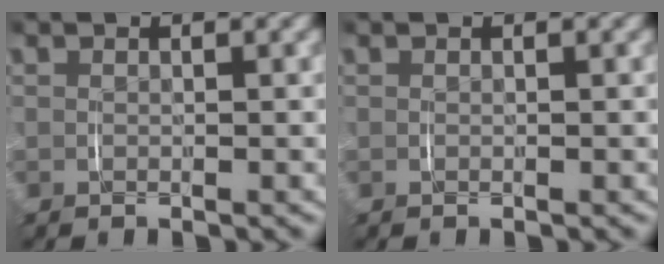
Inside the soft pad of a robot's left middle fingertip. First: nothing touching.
{"total": 0.0}